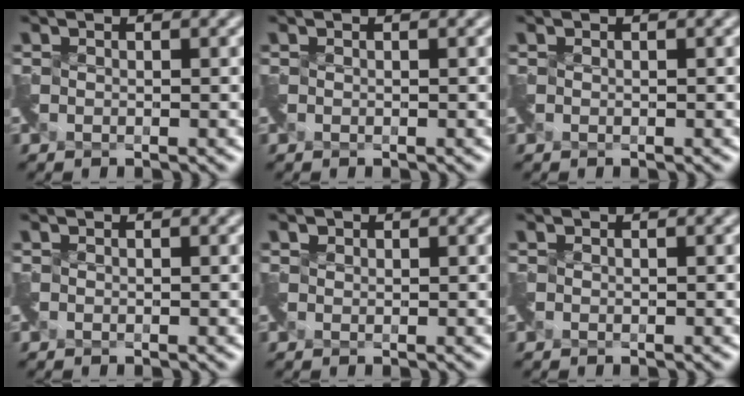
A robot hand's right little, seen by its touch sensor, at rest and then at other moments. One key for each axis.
{"total": 0.0}
{"total": 0.0}
{"total": 0.0}
{"total": 0.7, "fx": 0.2, "fy": 0.4, "fz": -0.5, "tx": 0.006, "ty": -0.001, "tz": 0.009}
{"total": 0.0}